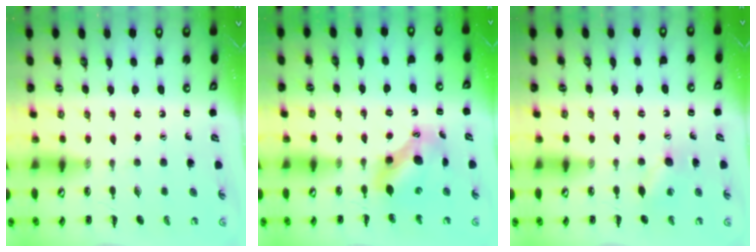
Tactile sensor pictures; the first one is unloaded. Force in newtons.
{"total": 7.1, "press": 7.1, "slide": 1.0}
{"total": 4.9, "press": 4.8, "slide": 1.0}